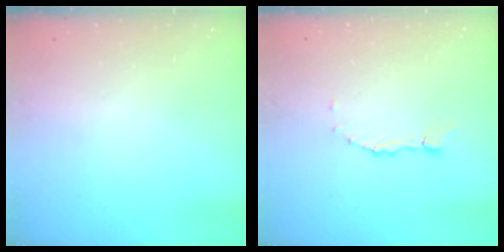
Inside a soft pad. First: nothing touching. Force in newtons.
{"total": 1.5, "press": 1.5, "slide": 0.2}